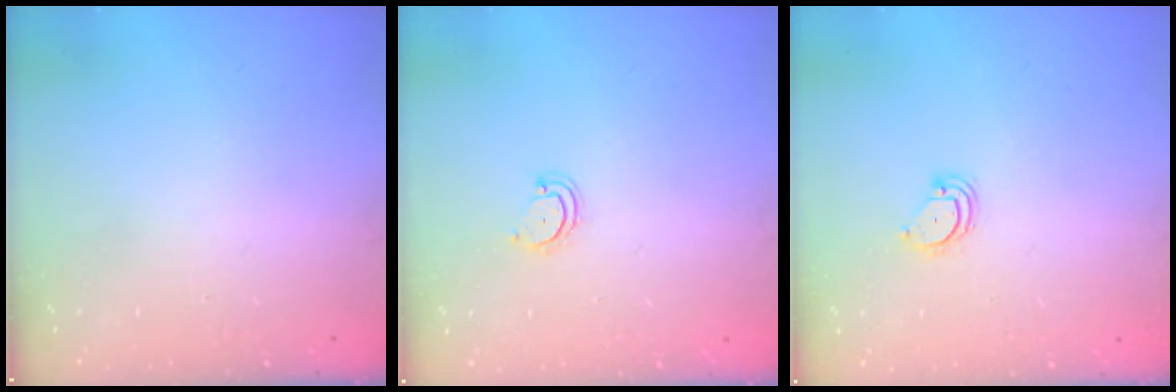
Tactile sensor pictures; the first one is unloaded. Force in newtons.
{"total": 3.6, "press": 3.5, "slide": 0.4}
{"total": 3.9, "press": 3.9, "slide": 0.2}